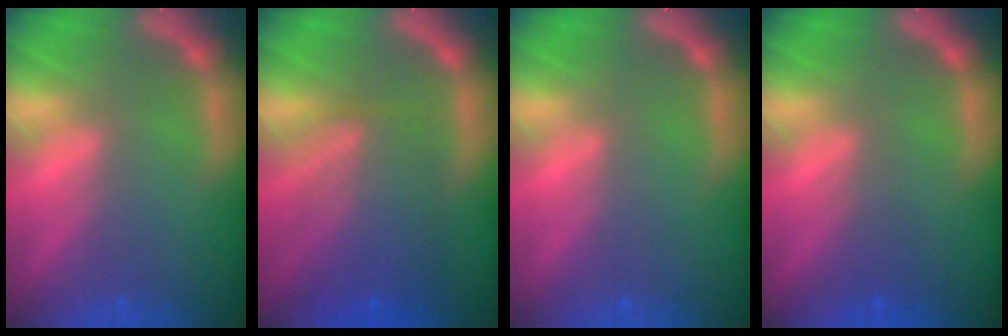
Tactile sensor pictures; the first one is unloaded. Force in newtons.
{"total": 7.1}
{"total": 0.0}
{"total": 1.5}